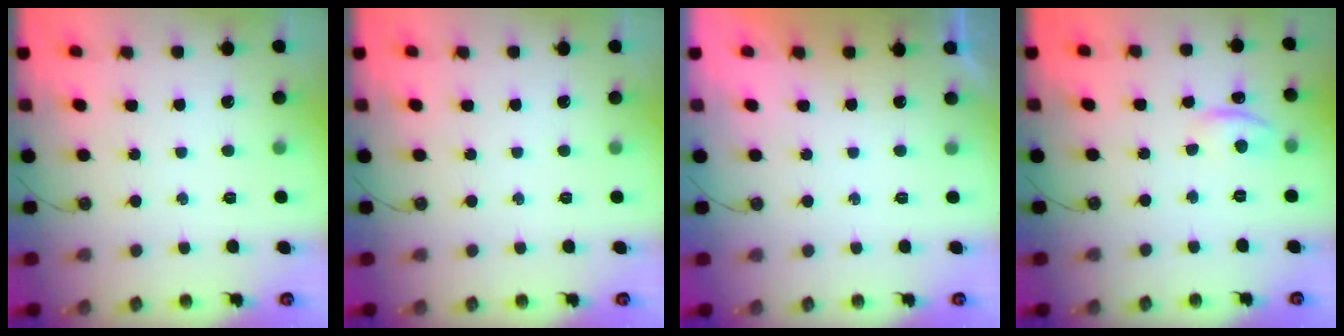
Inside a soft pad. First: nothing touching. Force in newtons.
{"total": 0.0}
{"total": 0.0}
{"total": 4.4, "press": 4.4, "slide": 0.4}